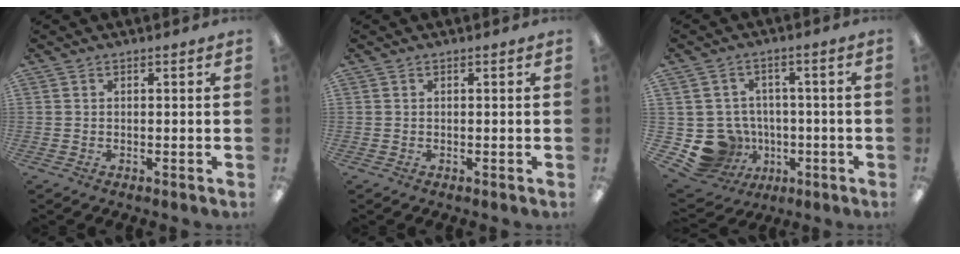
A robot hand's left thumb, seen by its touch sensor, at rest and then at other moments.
{"total": 0.0}
{"total": 10.6, "force": [-3.0, 9.7, 2.9], "torque": [-0.075, 0.020, -0.039]}